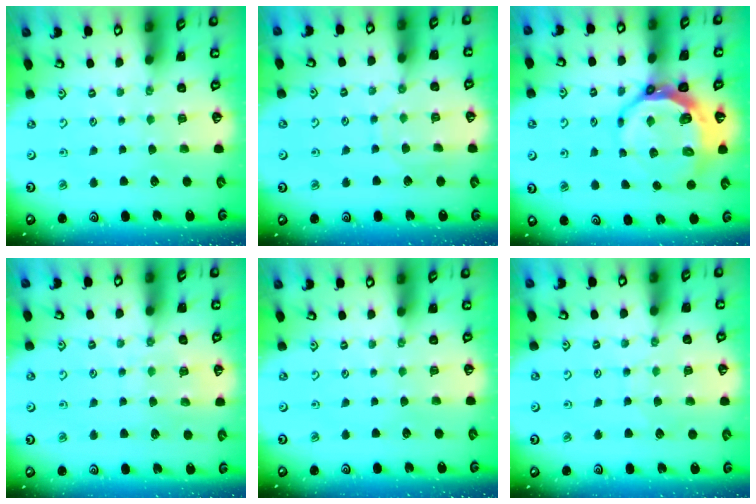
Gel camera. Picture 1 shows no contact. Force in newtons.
{"total": 7.1, "press": 7.1, "slide": 0.5}
{"total": 11.0, "press": 10.1, "slide": 4.3}
{"total": 6.8, "press": 6.8, "slide": 0.7}
{"total": 0.0}
{"total": 5.5, "press": 5.5, "slide": 0.6}